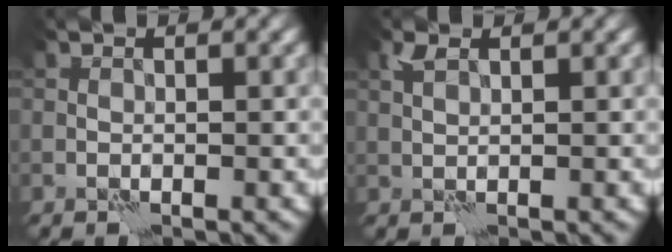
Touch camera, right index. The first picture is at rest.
{"total": 1.1, "force": [0.9, 0.3, 0.6], "torque": [-0.018, 0.003, 0.017]}